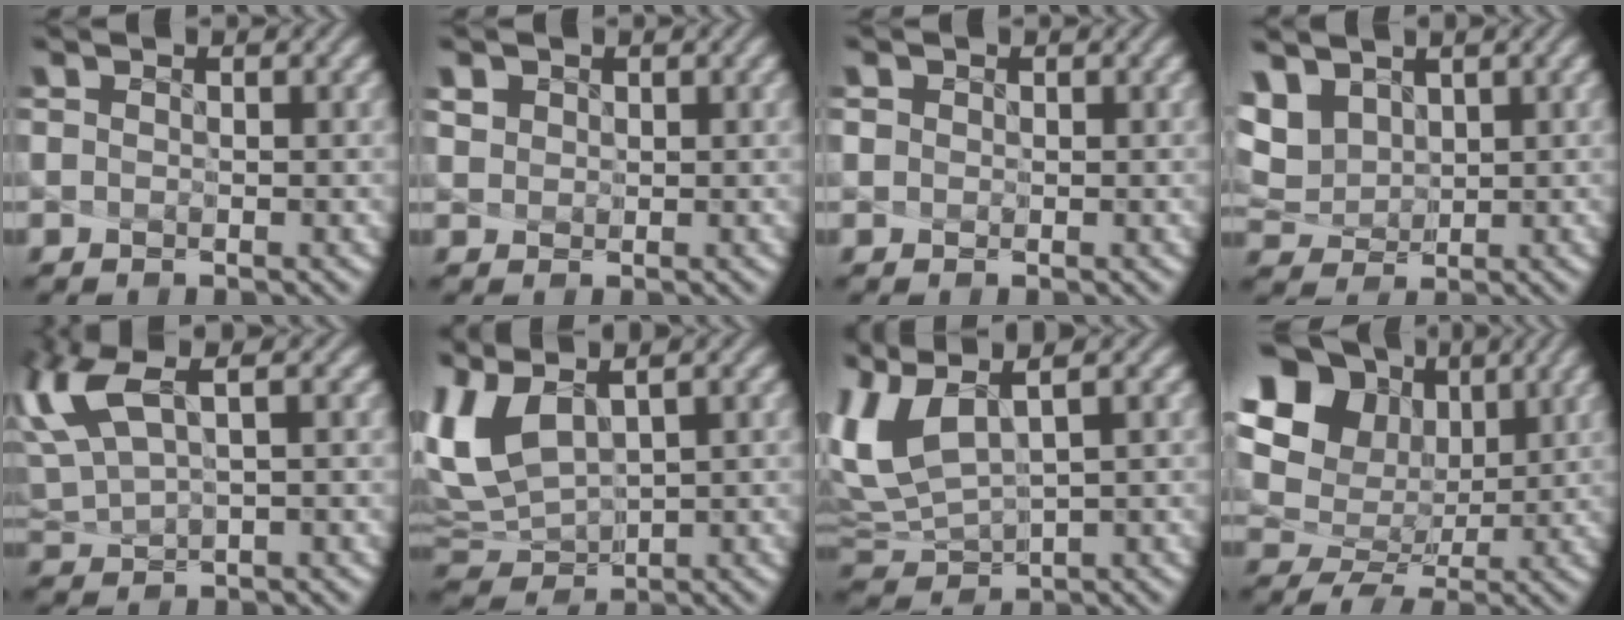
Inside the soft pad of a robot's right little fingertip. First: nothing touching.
{"total": 2.3, "force": [1.4, 1.5, 1.0], "torque": [-0.043, -0.003, 0.035]}
{"total": 0.9, "force": [0.5, 0.6, 0.3], "torque": [-0.011, -0.001, 0.012]}
{"total": 5.9, "force": [3.1, 4.1, 2.9], "torque": [-0.096, 0.010, 0.064]}
{"total": 4.8, "force": [1.8, 1.4, 4.2], "torque": [-0.117, 0.012, 0.049]}
{"total": 5.5, "force": [1.4, 2.8, 4.5], "torque": [-0.118, 0.001, 0.040]}
{"total": 5.0, "force": [1.6, 1.8, 4.3], "torque": [-0.113, 0.007, 0.048]}
{"total": 13.7, "force": [5.9, 9.9, 7.5], "torque": [-0.162, 0.045, 0.113]}